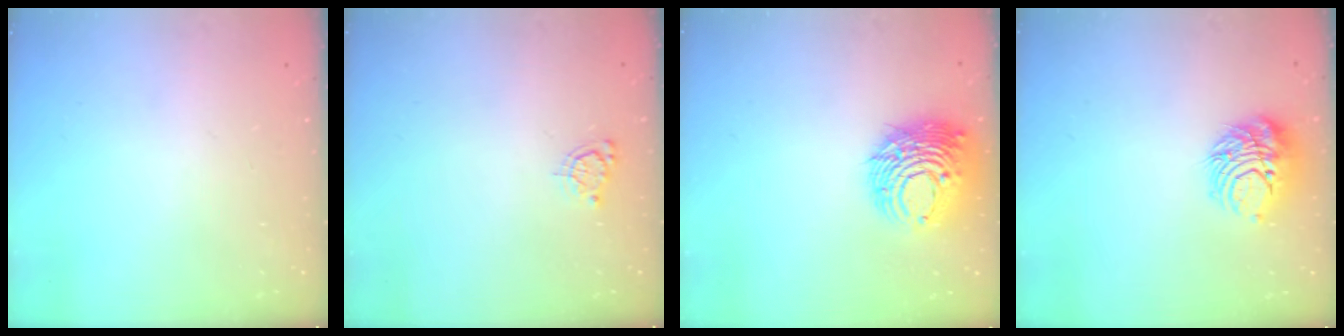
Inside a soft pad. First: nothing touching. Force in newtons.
{"total": 5.0, "press": 4.9, "slide": 0.6}
{"total": 12.5, "press": 12.4, "slide": 1.5}
{"total": 12.1, "press": 12.1, "slide": 0.7}